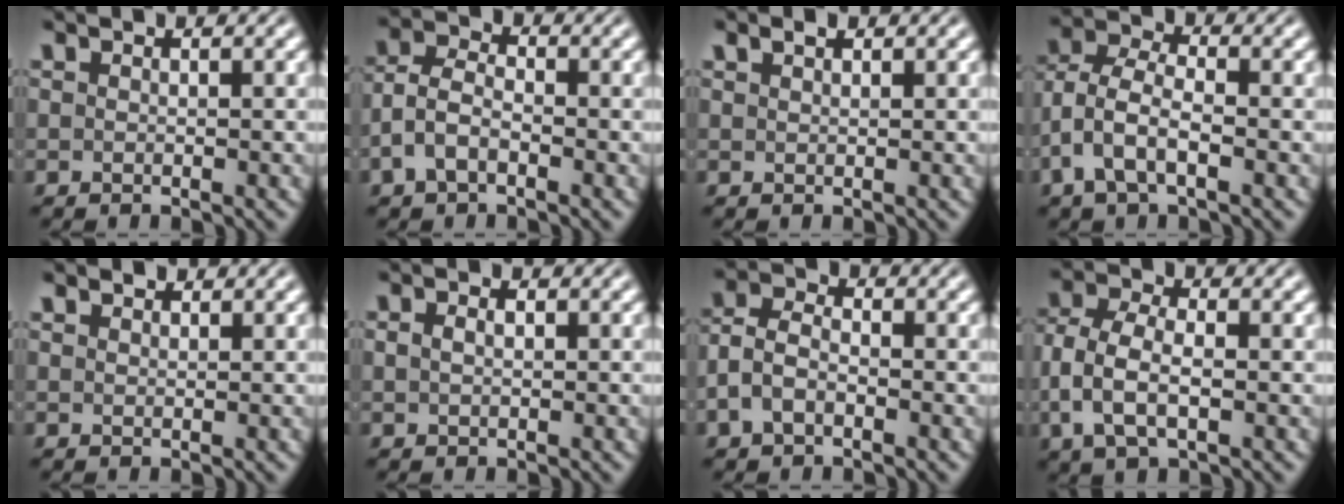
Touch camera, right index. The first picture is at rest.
{"total": 4.3, "force": [-1.3, 3.2, 2.6], "torque": [-0.068, -0.019, -0.017]}
{"total": 0.9, "force": [0.8, -0.4, 0.2], "torque": [0.001, 0.003, 0.020]}
{"total": 4.9, "force": [-0.3, 3.6, 3.4], "torque": [-0.088, -0.024, 0.000]}
{"total": 1.0, "force": [0.9, -0.4, 0.0], "torque": [0.011, -0.001, 0.022]}
{"total": 0.7, "force": [0.1, 0.1, 0.7], "torque": [-0.013, -0.007, 0.011]}
{"total": 4.5, "force": [-1.1, 3.4, 2.7], "torque": [-0.070, -0.016, -0.014]}
{"total": 5.3, "force": [-0.6, 3.5, 4.0], "torque": [-0.097, -0.022, 0.001]}